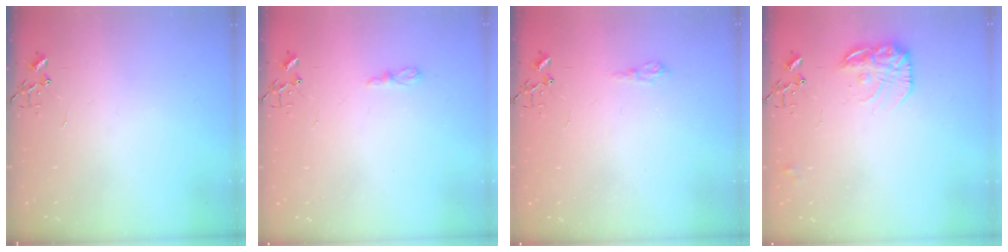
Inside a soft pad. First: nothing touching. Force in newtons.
{"total": 4.5, "press": 4.5, "slide": 0.5}
{"total": 6.1, "press": 6.1, "slide": 0.7}
{"total": 13.6, "press": 13.6, "slide": 0.7}